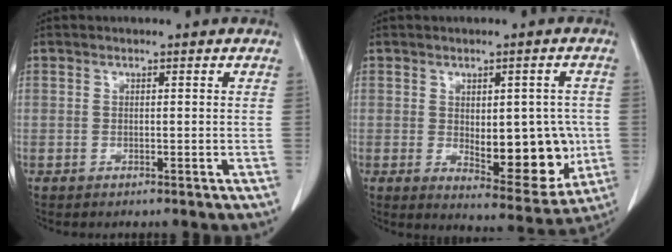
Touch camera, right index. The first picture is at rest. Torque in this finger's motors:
{"motor_torque": [0.55, -0.20, 0.31, 0.06]}